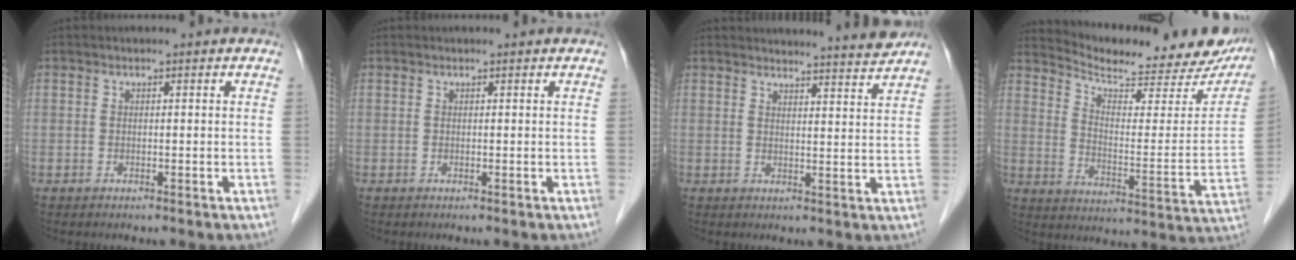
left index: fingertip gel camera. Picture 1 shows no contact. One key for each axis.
{"total": 0.5, "fx": 0.4, "fy": 0.3, "fz": 0.0, "tx": 0.006, "ty": 0.002, "tz": 0.005}
{"total": 6.5, "fx": 6.5, "fy": -0.5, "fz": 0.8, "tx": -0.016, "ty": -0.016, "tz": 0.079}
{"total": 23.2, "fx": 21.1, "fy": 4.0, "fz": 8.8, "tx": -0.122, "ty": -0.055, "tz": 0.275}